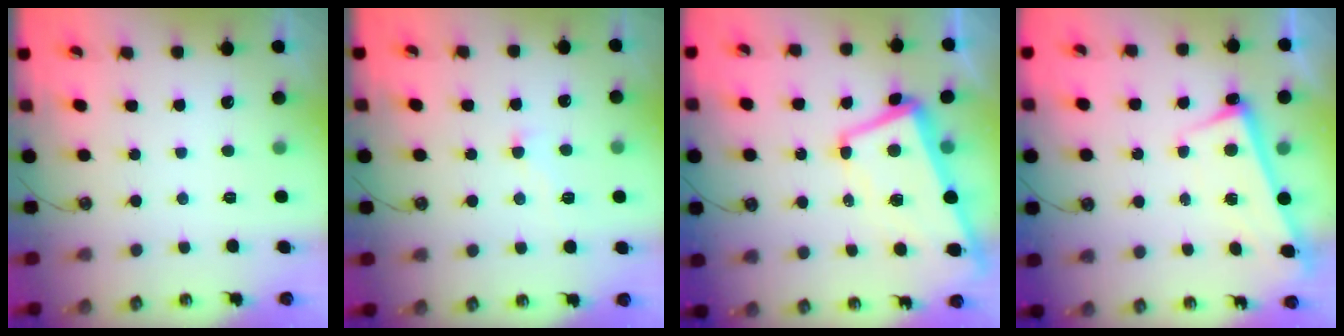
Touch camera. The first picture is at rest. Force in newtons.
{"total": 0.8, "press": 0.8, "slide": 0.3}
{"total": 2.3, "press": 2.0, "slide": 1.0}
{"total": 2.8, "press": 2.7, "slide": 0.5}